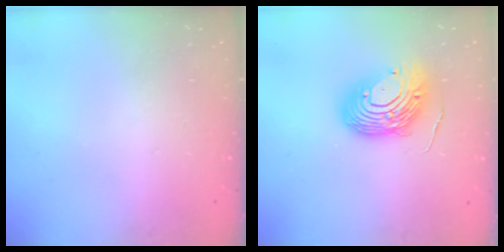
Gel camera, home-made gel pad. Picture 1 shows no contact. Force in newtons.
{"total": 14.3, "press": 14.2, "slide": 1.4}